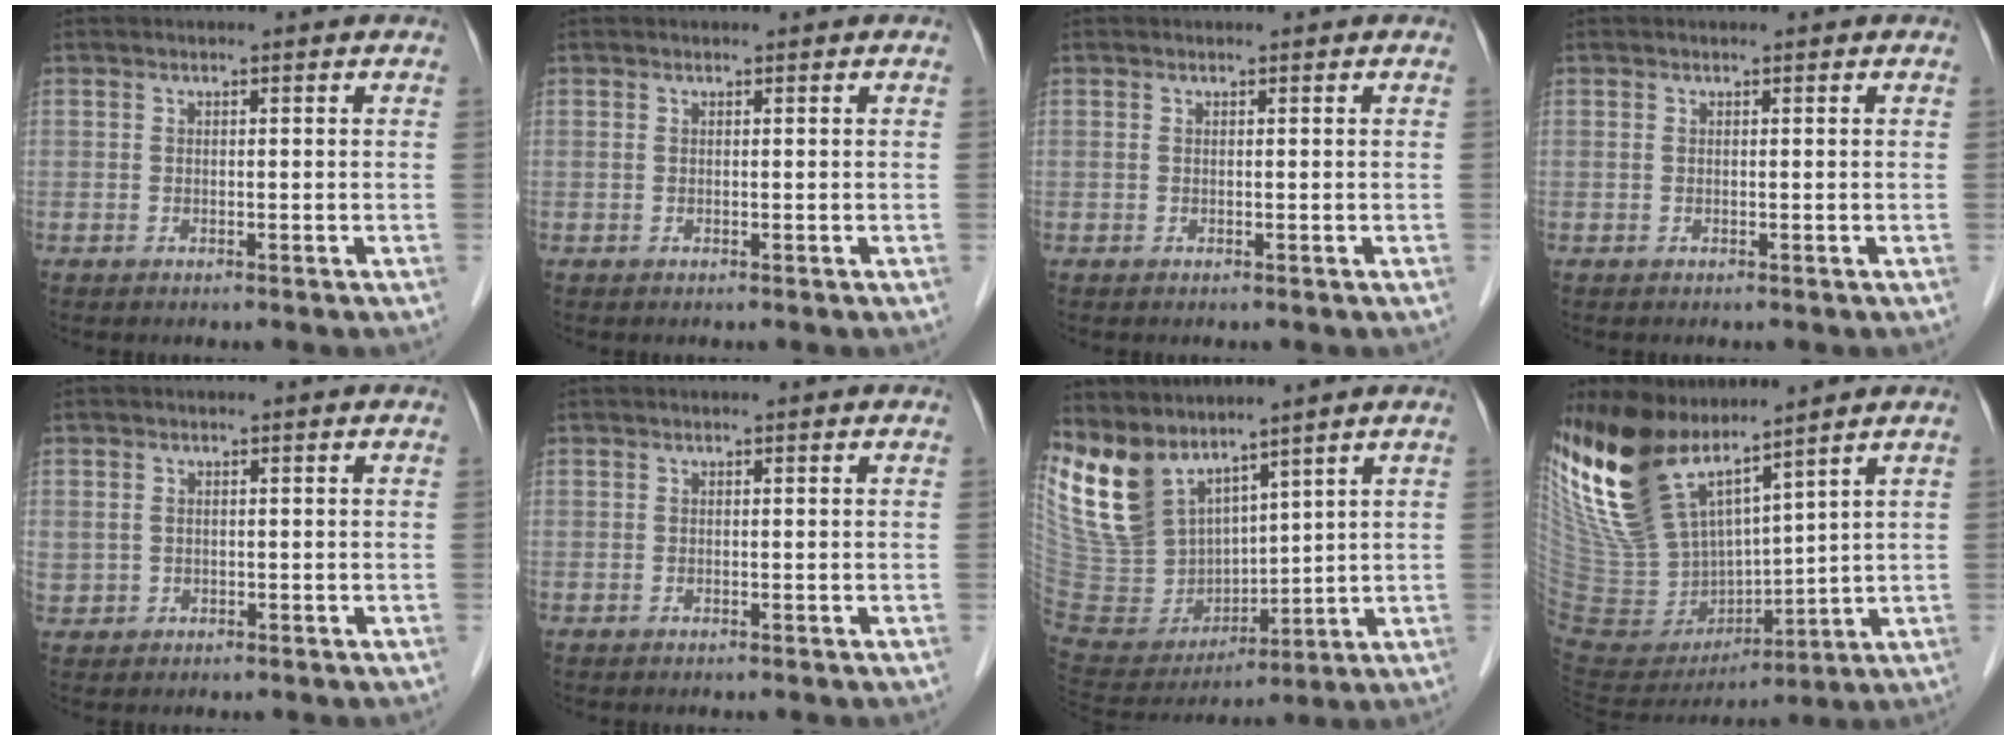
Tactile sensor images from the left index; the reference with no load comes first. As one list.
[{"total": 0.0}, {"total": 0.0}, {"total": 0.0}, {"total": 1.7, "force": [0.1, 1.6, 0.5], "torque": [-0.017, 0.005, 0.011]}, {"total": 0.0}, {"total": 14.1, "force": [11.2, 6.5, 5.6], "torque": [-0.138, 0.005, 0.242]}, {"total": 22.3, "force": [16.0, 8.3, 13.0], "torque": [-0.305, 0.010, 0.322]}]